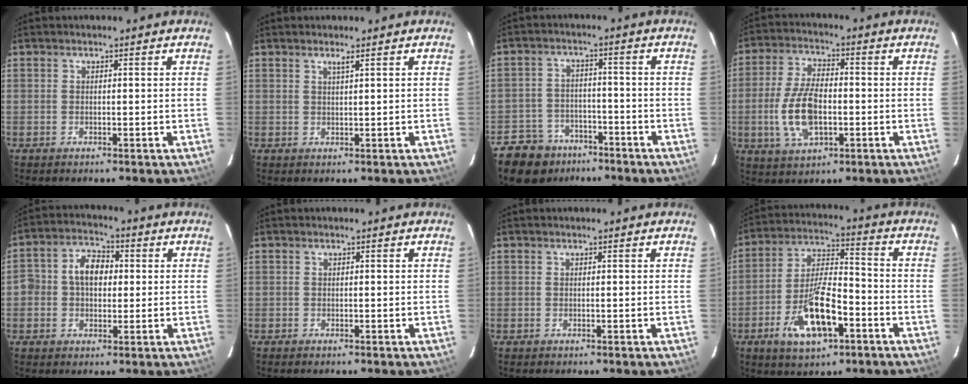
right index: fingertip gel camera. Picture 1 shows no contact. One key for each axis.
{"total": 1.0, "fx": 0.7, "fy": -0.2, "fz": 0.7, "tx": -0.010, "ty": -0.001, "tz": 0.011}
{"total": 11.3, "fx": -7.6, "fy": 7.8, "fz": 2.9, "tx": -0.086, "ty": 0.015, "tz": -0.107}
{"total": 11.4, "fx": -2.2, "fy": 5.9, "fz": 9.6, "tx": -0.200, "ty": 0.001, "tz": -0.036}
{"total": 6.9, "fx": 0.3, "fy": 5.3, "fz": 4.5, "tx": -0.083, "ty": 0.026, "tz": 0.004}
{"total": 0.0}
{"total": 0.0}
{"total": 13.9, "fx": -6.2, "fy": 5.3, "fz": 11.2, "tx": -0.226, "ty": 0.002, "tz": -0.106}